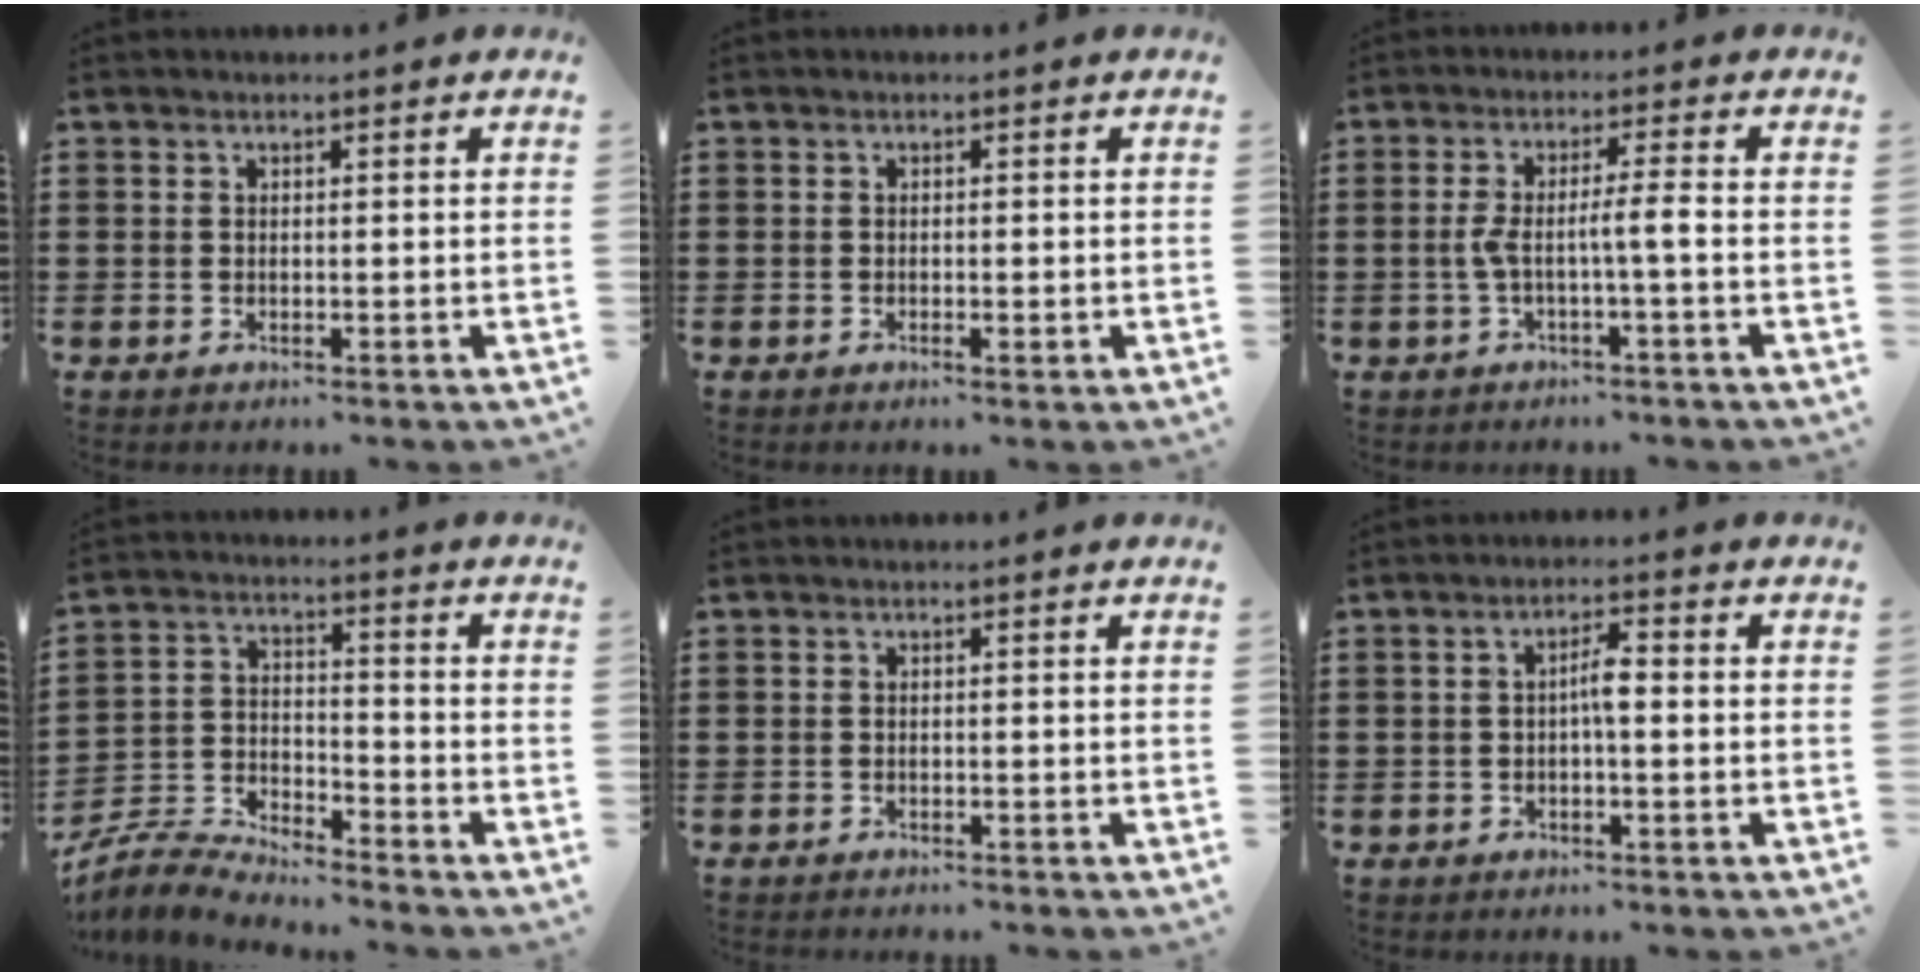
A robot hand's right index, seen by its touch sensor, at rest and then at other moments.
{"total": 0.8, "force": [-0.3, 0.2, 0.8], "torque": [-0.015, -0.004, -0.004]}
{"total": 4.7, "force": [-0.8, -0.1, 4.6], "torque": [-0.100, -0.008, -0.024]}
{"total": 5.3, "force": [-5.2, 0.4, 0.8], "torque": [-0.037, -0.005, -0.110]}
{"total": 0.6, "force": [-0.6, 0.0, 0.0], "torque": [-0.003, -0.003, -0.013]}
{"total": 3.1, "force": [-0.3, 0.7, 3.0], "torque": [-0.056, 0.004, -0.007]}